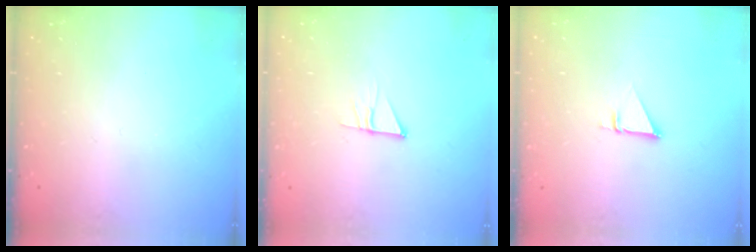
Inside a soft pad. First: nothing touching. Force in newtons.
{"total": 4.2, "press": 4.2, "slide": 0.4}
{"total": 2.7, "press": 2.7, "slide": 0.2}